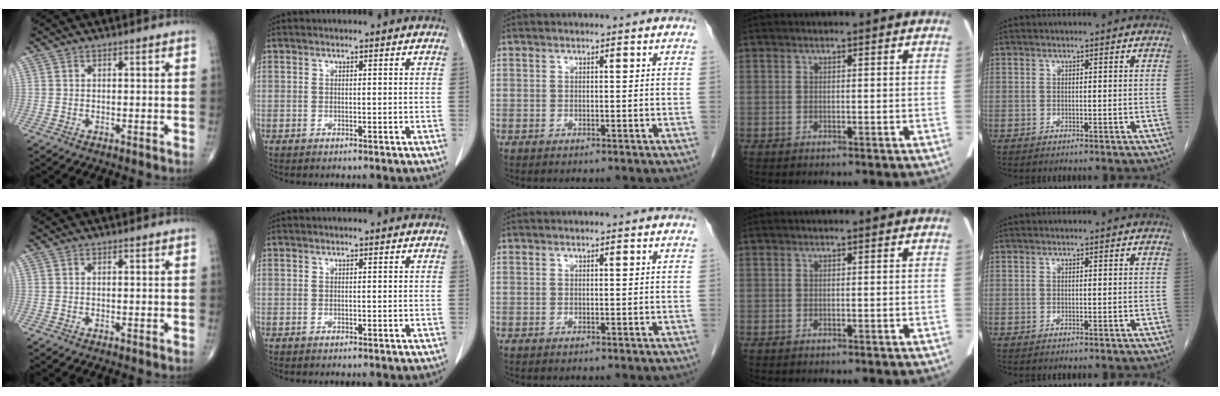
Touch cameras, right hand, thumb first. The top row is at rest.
{}